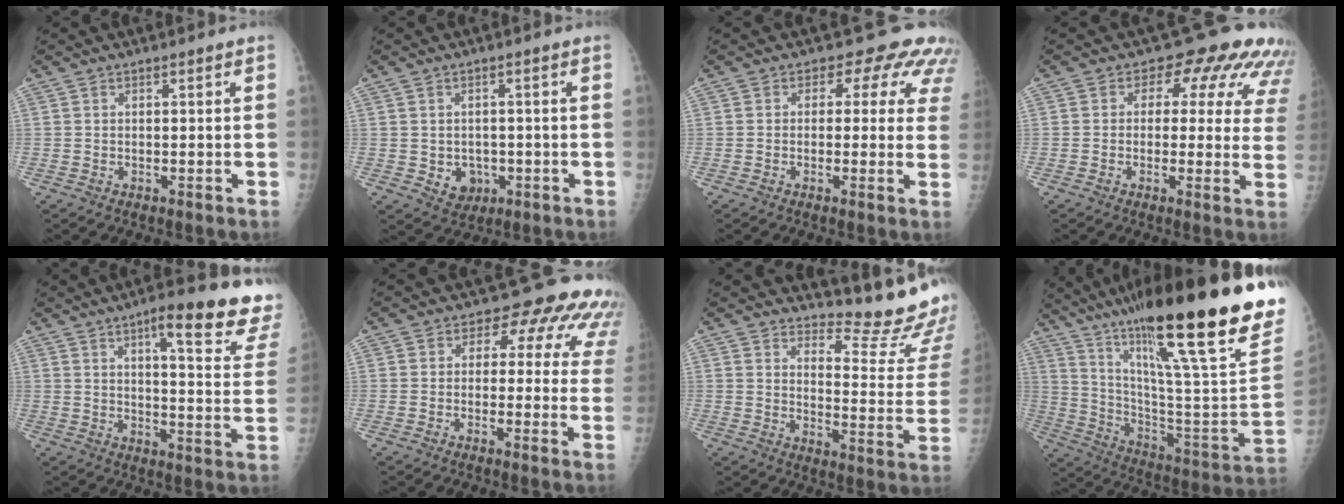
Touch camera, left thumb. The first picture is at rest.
{"total": 4.5, "force": [-0.9, 3.8, 2.2], "torque": [-0.012, 0.002, 0.000]}
{"total": 8.8, "force": [5.6, 5.7, 3.8], "torque": [0.006, -0.012, 0.037]}
{"total": 13.1, "force": [7.3, 8.2, 7.1], "torque": [-0.029, -0.015, 0.059]}
{"total": 19.7, "force": [14.3, 3.5, 13.0], "torque": [-0.138, -0.072, 0.169]}
{"total": 12.1, "force": [7.2, 7.4, 6.3], "torque": [-0.020, -0.018, 0.057]}
{"total": 16.7, "force": [15.1, 2.7, 6.4], "torque": [-0.051, -0.178, 0.181]}
{"total": 36.4, "force": [23.2, 4.7, 27.6], "torque": [-0.363, -0.074, 0.362]}